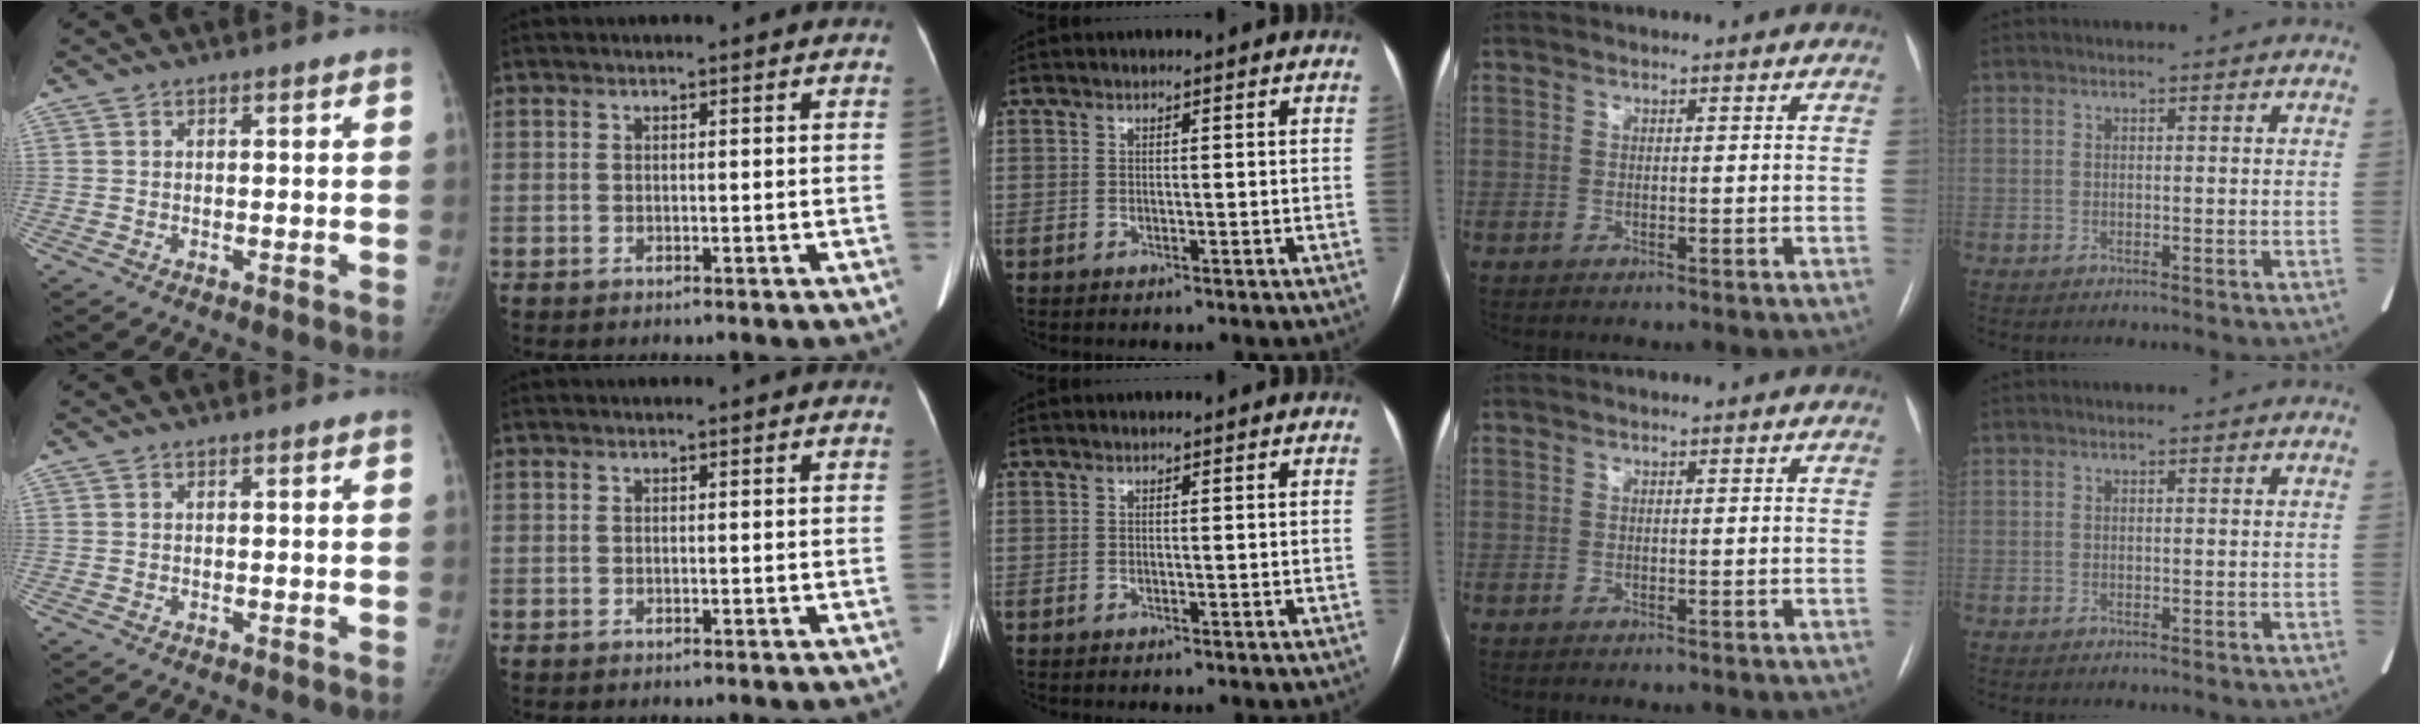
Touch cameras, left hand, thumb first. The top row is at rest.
{}